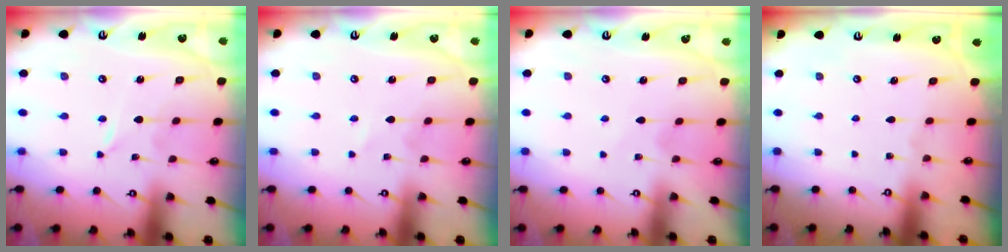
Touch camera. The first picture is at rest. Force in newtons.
{"total": 0.0}
{"total": 1.7, "press": 1.7, "slide": 0.2}
{"total": 0.0}